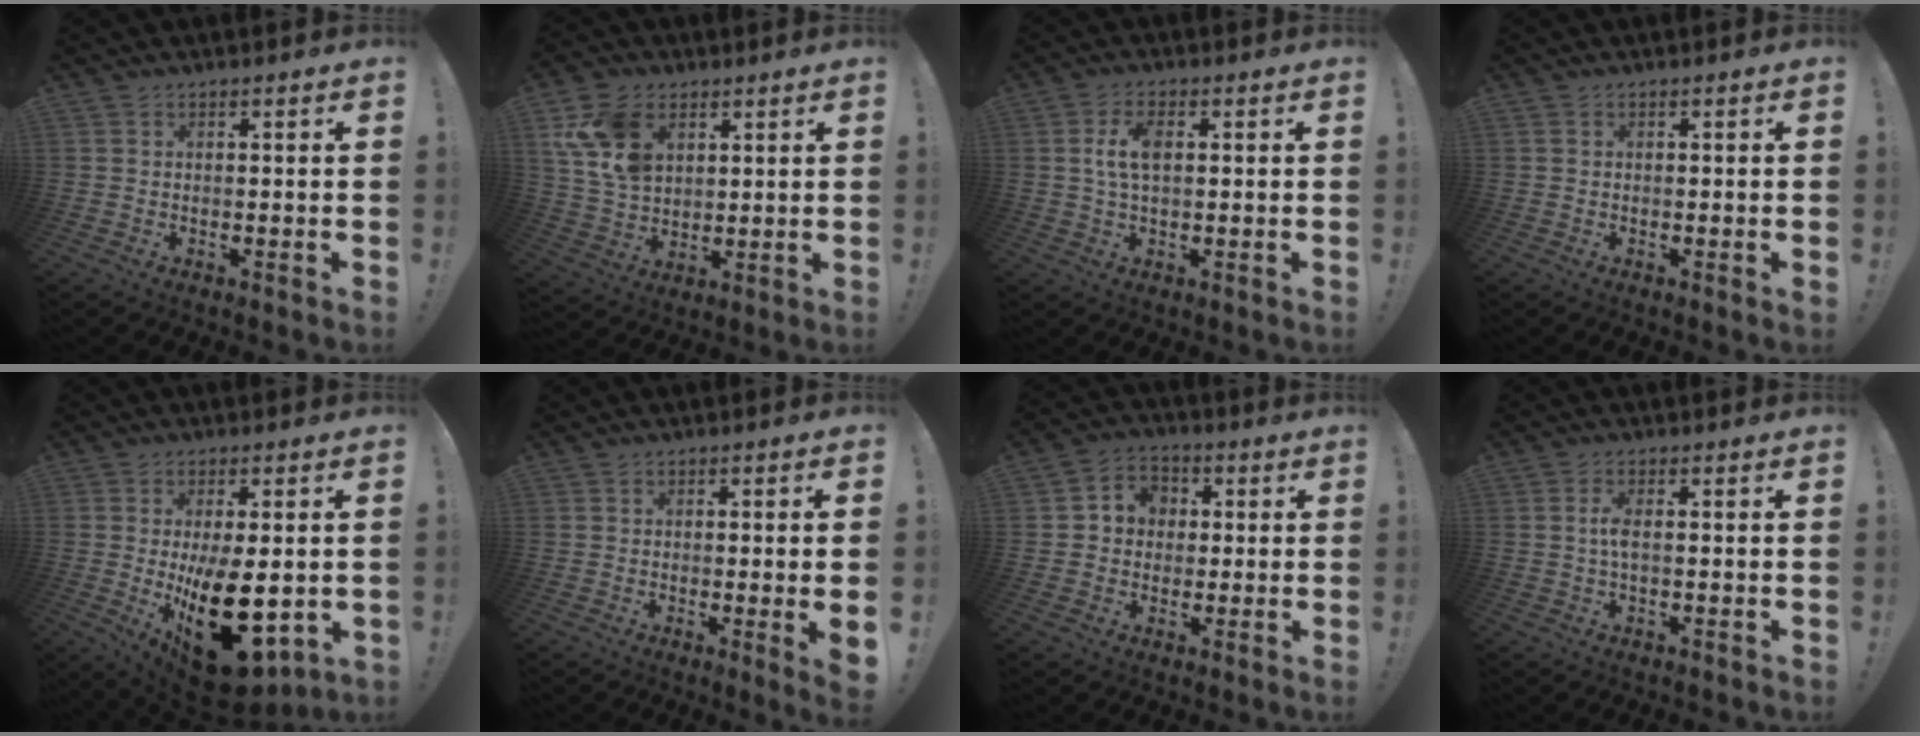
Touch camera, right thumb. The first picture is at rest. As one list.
[{"total": 14.0, "force": [5.9, 10.0, 7.9], "torque": [-0.149, -0.012, 0.119]}, {"total": 6.1, "force": [1.0, 3.0, 5.2], "torque": [-0.090, 0.001, 0.013]}, {"total": 0.0}, {"total": 22.2, "force": [-2.7, 10.6, 19.4], "torque": [-0.302, -0.009, -0.022]}, {"total": 4.3, "force": [-0.5, -0.4, 4.2], "torque": [-0.058, -0.010, -0.008]}, {"total": 6.7, "force": [0.1, 6.2, 2.3], "torque": [-0.026, 0.004, 0.006]}, {"total": 3.5, "force": [-0.2, 0.8, 3.4], "torque": [-0.068, 0.001, -0.008]}]